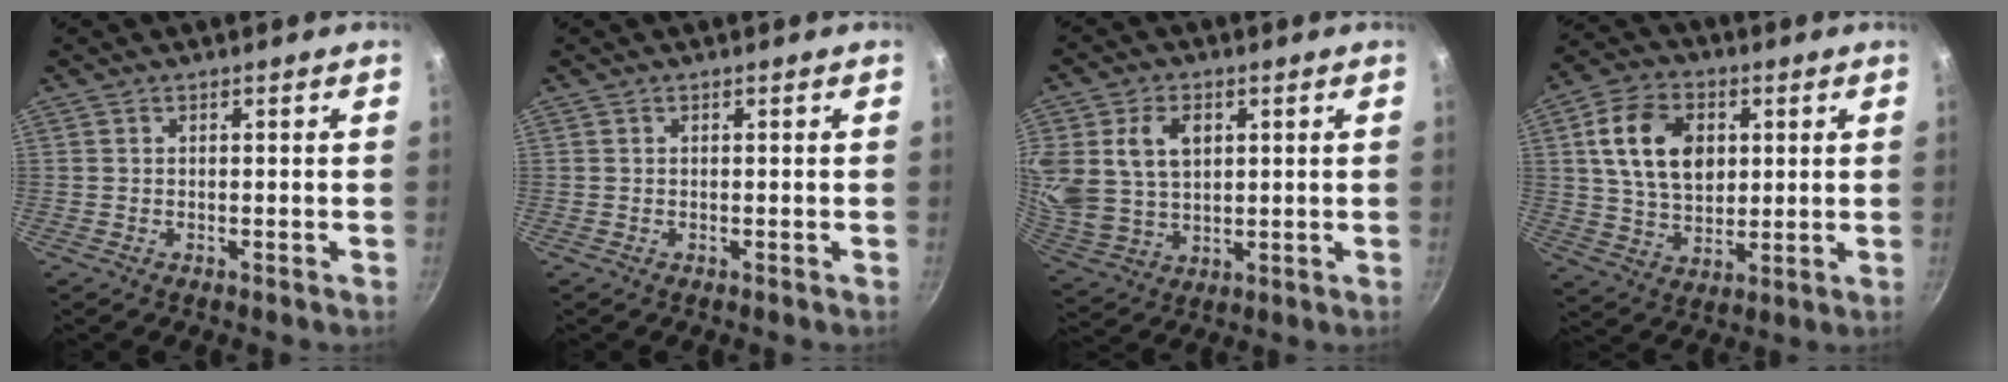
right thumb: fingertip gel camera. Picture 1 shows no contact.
{"total": 0.0}
{"total": 14.2, "force": [4.0, 10.3, 8.9], "torque": [-0.175, -0.013, 0.086]}
{"total": 14.4, "force": [3.3, 10.1, 9.7], "torque": [-0.150, -0.002, 0.058]}